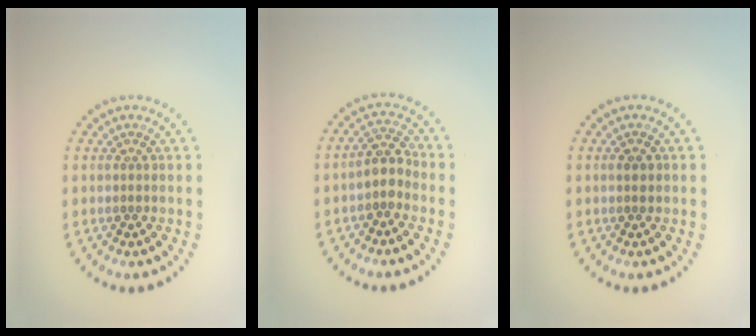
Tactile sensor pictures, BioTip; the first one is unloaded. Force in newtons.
{"total": 2.4, "press": 2.0, "slide": 1.4}
{"total": 1.2, "press": 1.1, "slide": 0.2}